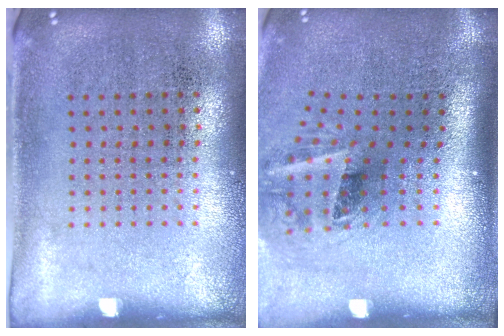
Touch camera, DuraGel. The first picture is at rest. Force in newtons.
{"total": 2.1, "press": 1.3, "slide": 1.6}